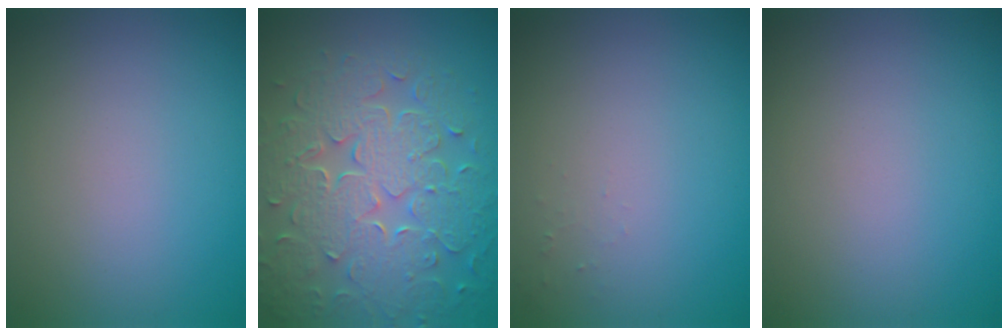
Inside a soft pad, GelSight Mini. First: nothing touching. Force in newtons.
{"total": 8.9, "press": 6.3, "slide": 6.3}
{"total": 0.5, "press": 0.5, "slide": 0.1}
{"total": 0.0}